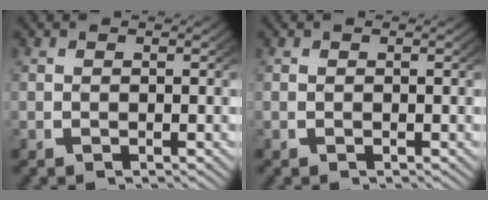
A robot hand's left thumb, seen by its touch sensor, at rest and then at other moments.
{"total": 0.0}